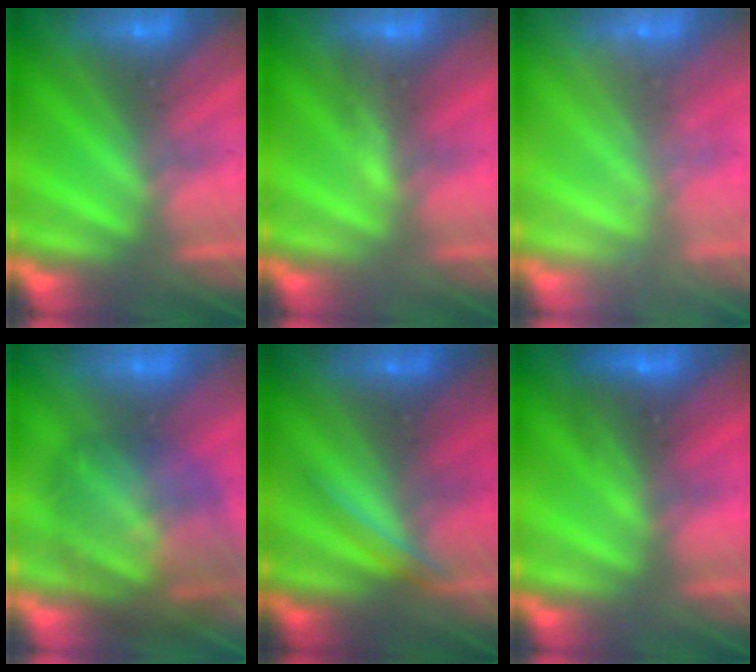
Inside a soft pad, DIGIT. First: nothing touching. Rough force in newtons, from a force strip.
{"total": 3.3}
{"total": 2.2}
{"total": 10.0}
{"total": 1.9}
{"total": 2.8}